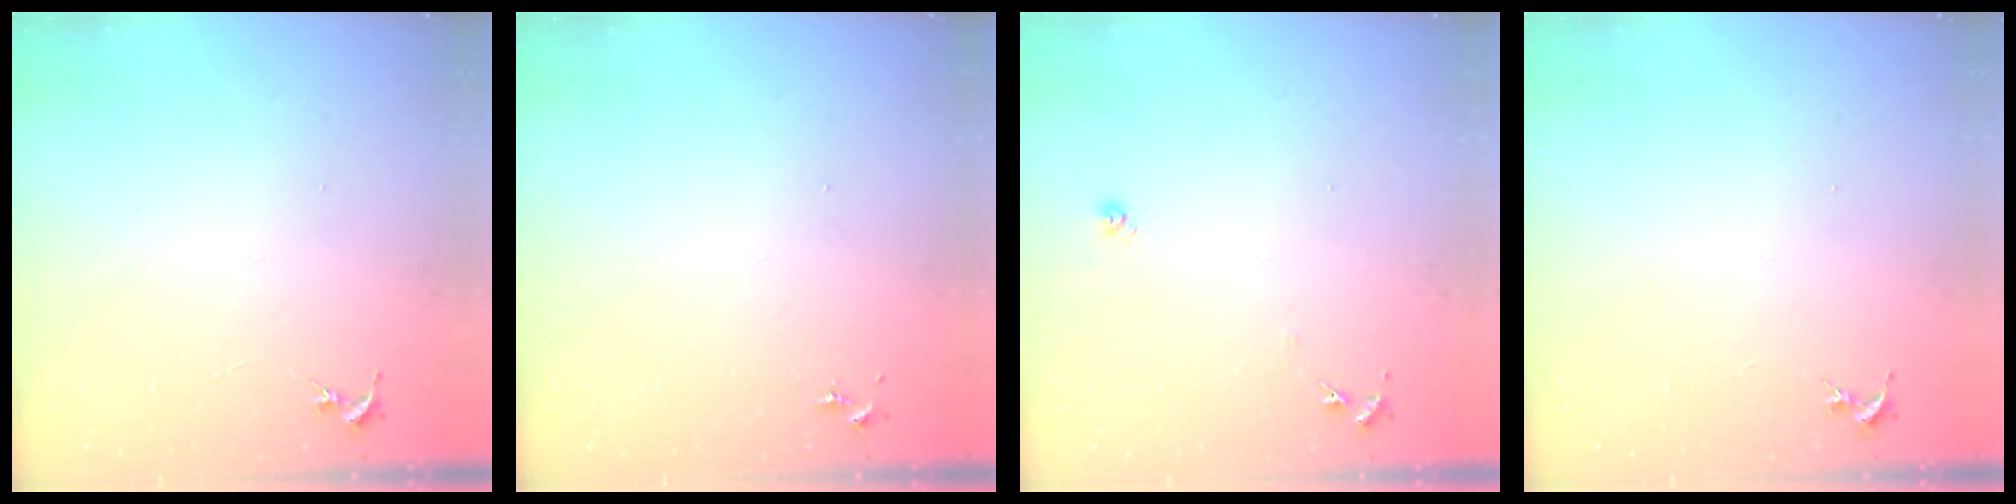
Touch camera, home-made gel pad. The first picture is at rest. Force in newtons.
{"total": 0.0}
{"total": 5.9, "press": 5.9, "slide": 0.5}
{"total": 0.0}